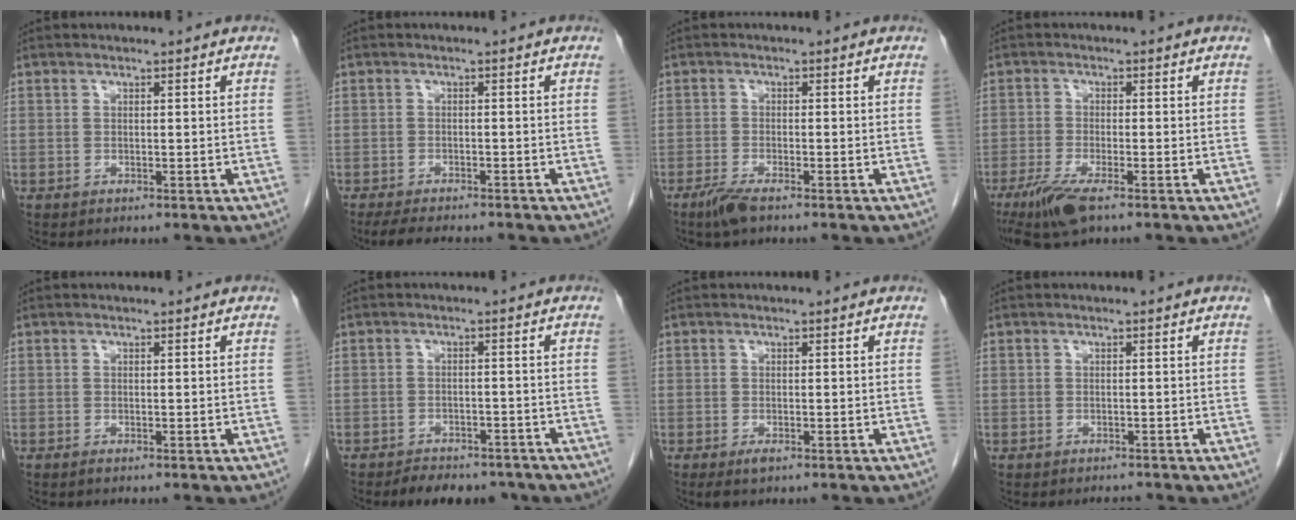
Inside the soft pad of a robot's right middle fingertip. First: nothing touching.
{"total": 6.4, "force": [-5.5, 1.3, 3.0], "torque": [-0.048, -0.012, -0.082]}
{"total": 3.1, "force": [-2.2, 0.4, 2.0], "torque": [-0.048, -0.006, -0.044]}
{"total": 6.2, "force": [-4.0, 0.9, 4.6], "torque": [-0.093, -0.017, -0.072]}
{"total": 0.0}
{"total": 7.5, "force": [-6.4, 3.1, 2.6], "torque": [-0.033, 0.001, -0.081]}
{"total": 1.4, "force": [-0.8, 0.4, 1.1], "torque": [-0.021, -0.003, -0.010]}
{"total": 0.8, "force": [-0.8, 0.1, -0.1], "torque": [-0.006, -0.006, -0.011]}